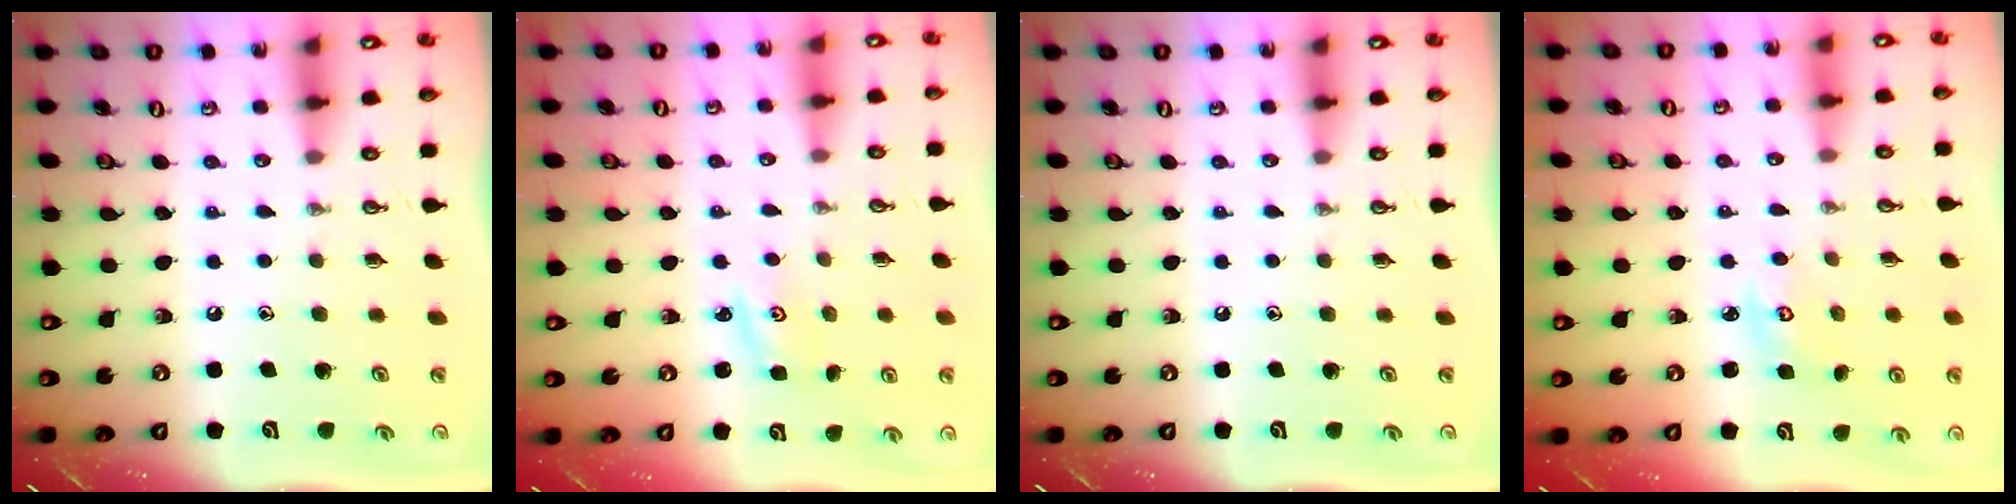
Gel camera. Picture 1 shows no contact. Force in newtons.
{"total": 2.0, "press": 2.0, "slide": 0.3}
{"total": 0.0}
{"total": 3.0, "press": 3.0, "slide": 0.2}